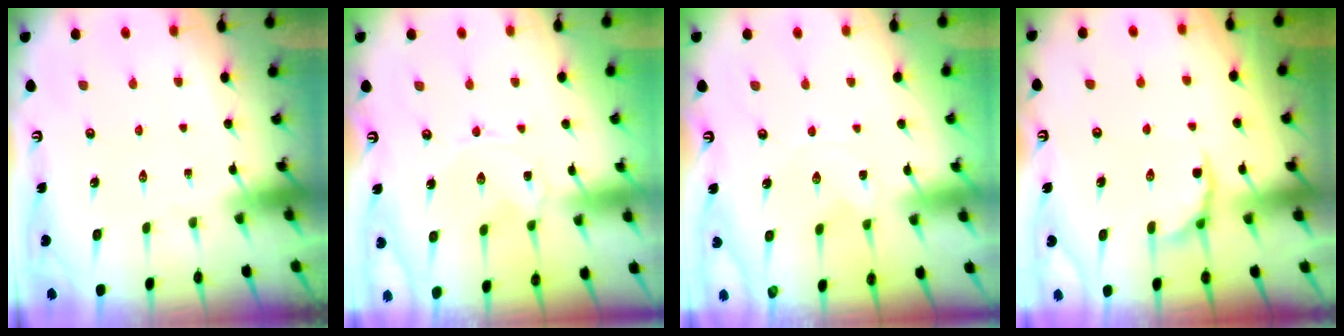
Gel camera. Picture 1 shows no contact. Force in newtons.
{"total": 0.0}
{"total": 0.0}
{"total": 3.6, "press": 2.9, "slide": 2.2}